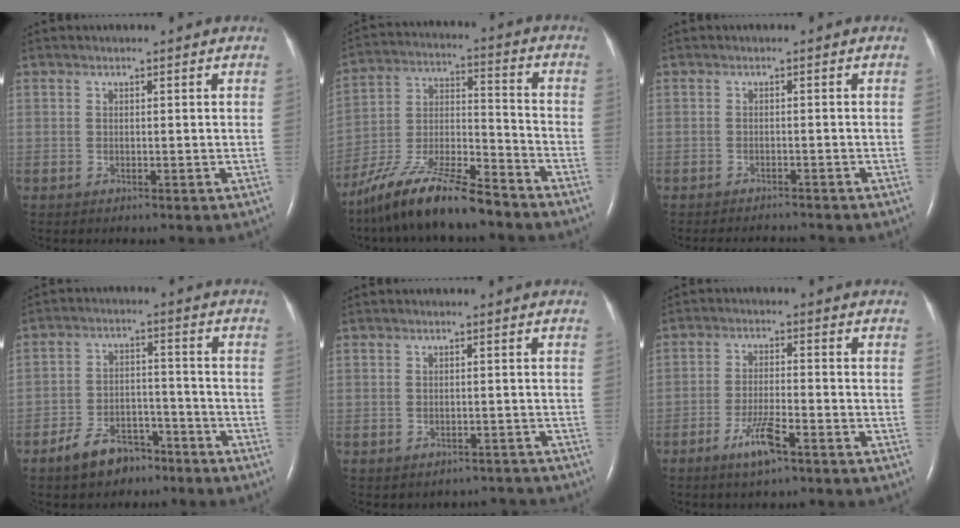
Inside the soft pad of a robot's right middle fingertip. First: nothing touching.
{"total": 16.1, "force": [-12.9, 2.5, 9.2], "torque": [-0.188, -0.015, -0.236]}
{"total": 4.0, "force": [-4.0, 0.1, 0.4], "torque": [-0.002, -0.009, -0.055]}
{"total": 7.4, "force": [-5.3, 4.1, 3.1], "torque": [-0.065, 0.016, -0.084]}
{"total": 3.4, "force": [-2.9, 1.7, -0.1], "torque": [0.003, 0.018, -0.032]}
{"total": 5.6, "force": [-3.4, 0.8, 4.4], "torque": [-0.090, -0.005, -0.062]}